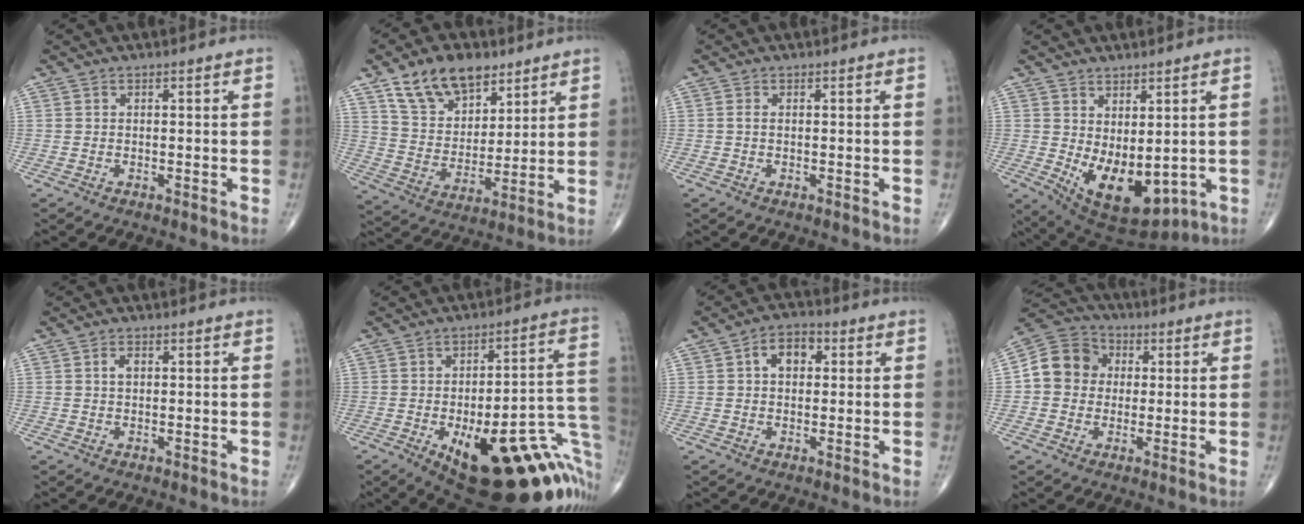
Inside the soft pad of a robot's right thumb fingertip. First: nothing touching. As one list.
[{"total": 14.6, "force": [9.1, 8.5, 7.6], "torque": [-0.096, -0.041, 0.168]}, {"total": 0.7, "force": [0.0, 0.4, 0.6], "torque": [-0.014, 0.000, 0.000]}, {"total": 12.7, "force": [-1.2, 6.7, 10.8], "torque": [-0.160, -0.018, 0.014]}, {"total": 1.6, "force": [0.3, 1.0, 1.2], "torque": [-0.022, 0.003, 0.005]}, {"total": 31.5, "force": [-11.1, 11.8, 27.0], "torque": [-0.260, 0.047, -0.134]}, {"total": 5.7, "force": [1.3, 3.9, 3.9], "torque": [-0.050, 0.013, 0.012]}, {"total": 10.4, "force": [0.9, 9.2, 4.7], "torque": [-0.063, 0.020, 0.003]}]